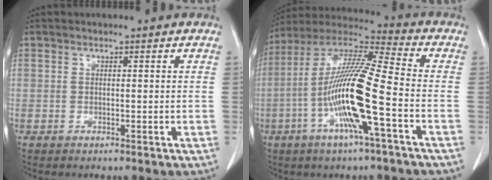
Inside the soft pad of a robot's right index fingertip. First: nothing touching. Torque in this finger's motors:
{"motor_torque": [2.14, 0.00, 0.91, 0.20]}